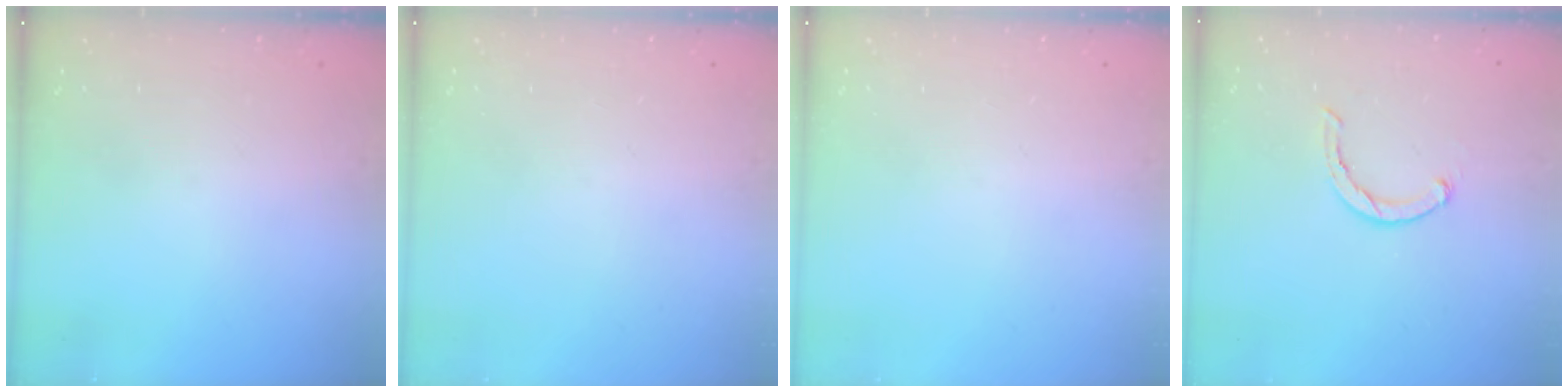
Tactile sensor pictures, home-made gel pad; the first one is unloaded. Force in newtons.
{"total": 0.0}
{"total": 0.0}
{"total": 1.8, "press": 1.8, "slide": 0.4}